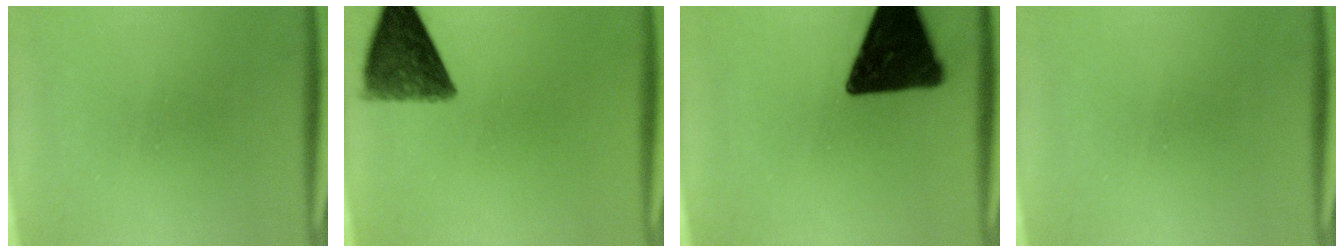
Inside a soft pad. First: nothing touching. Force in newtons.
{"total": 9.2}
{"total": 17.6}
{"total": 0.0}